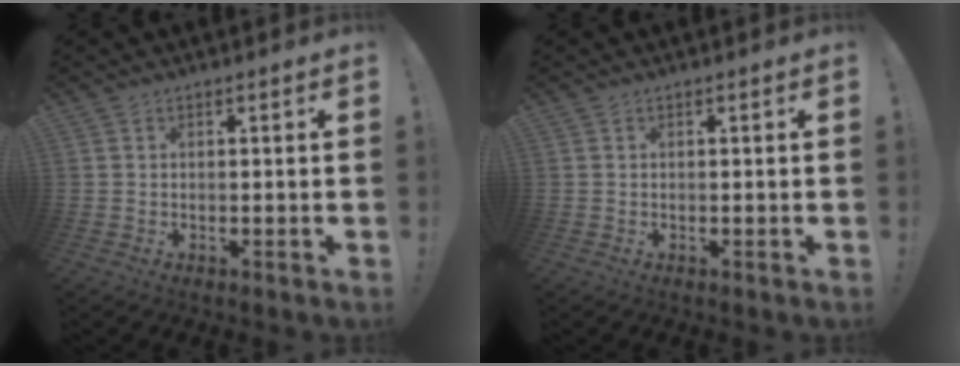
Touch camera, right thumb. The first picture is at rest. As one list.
[{"total": 0.0}]